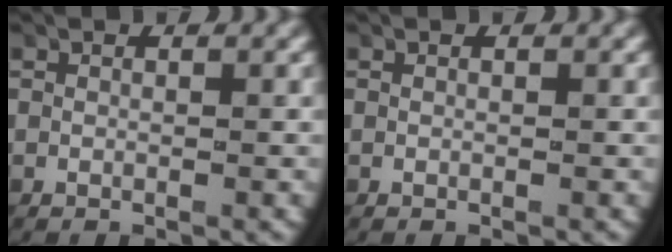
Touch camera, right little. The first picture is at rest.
{"total": 0.0}